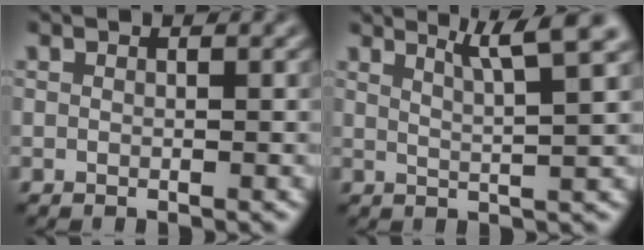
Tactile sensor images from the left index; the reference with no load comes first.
{"total": 4.9, "force": [3.3, 0.7, 3.6], "torque": [-0.043, 0.014, 0.041]}